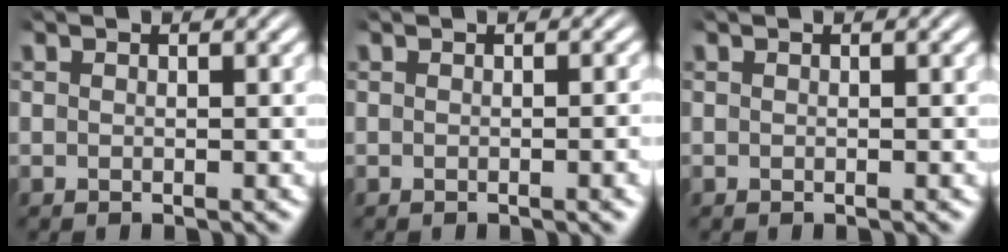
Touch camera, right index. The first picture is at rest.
{"total": 0.7, "force": [-0.4, -0.2, 0.5], "torque": [-0.007, 0.006, -0.008]}
{"total": 0.0}